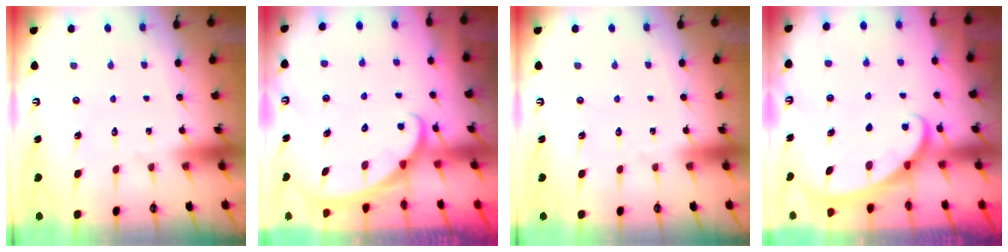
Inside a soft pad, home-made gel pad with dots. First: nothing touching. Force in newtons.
{"total": 2.3, "press": 2.3, "slide": 0.1}
{"total": 0.0}
{"total": 2.2, "press": 2.2, "slide": 0.1}